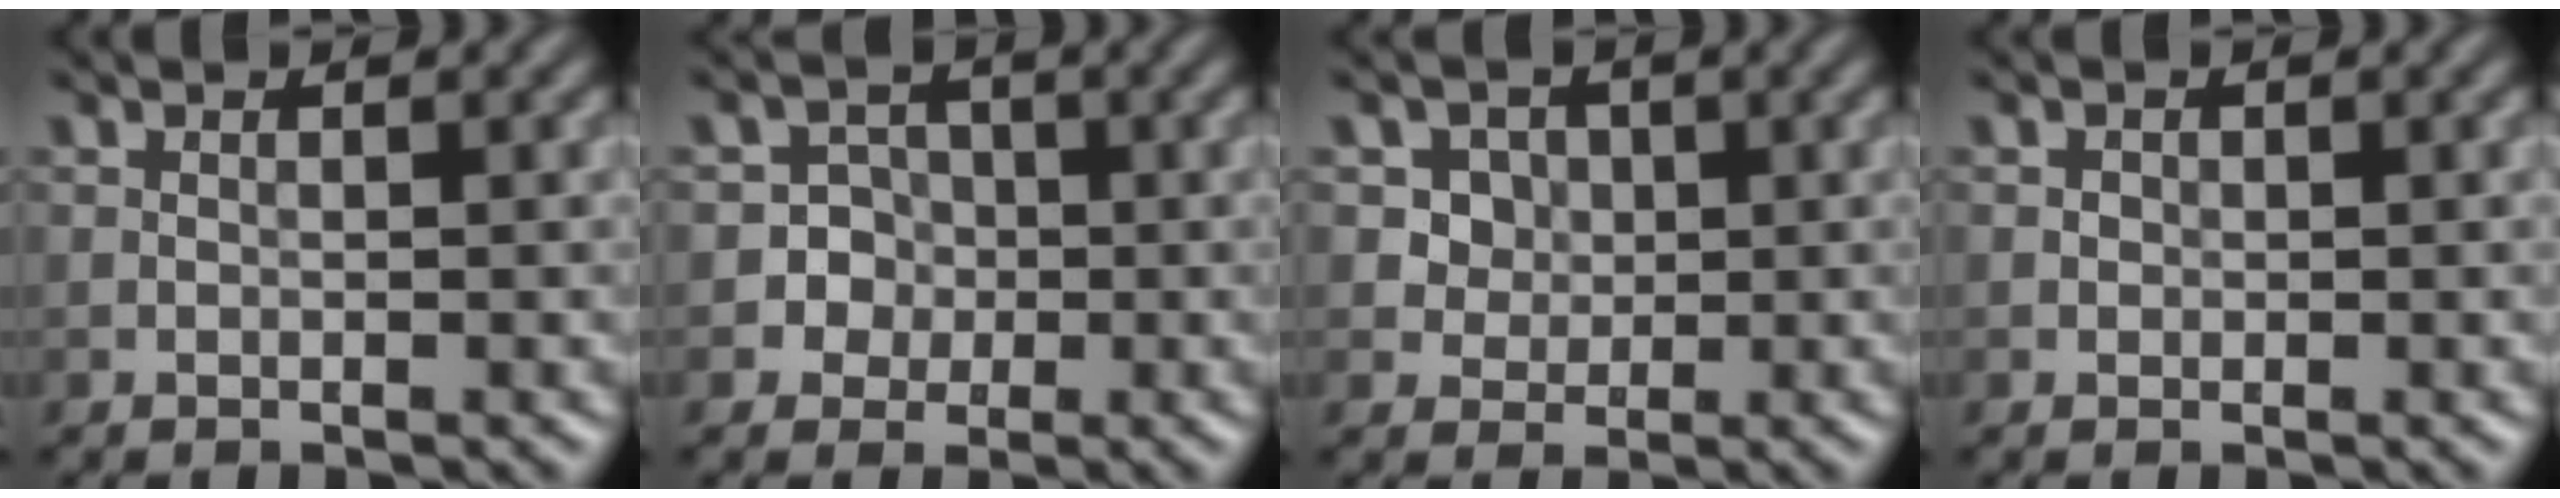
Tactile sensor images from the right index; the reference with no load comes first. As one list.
[{"total": 3.8, "force": [-0.7, 3.7, 0.5], "torque": [0.016, 0.016, -0.024]}, {"total": 4.0, "force": [1.4, 3.5, 1.5], "torque": [-0.027, -0.003, 0.029]}, {"total": 0.6, "force": [0.1, 0.5, 0.1], "torque": [0.003, -0.003, 0.000]}]